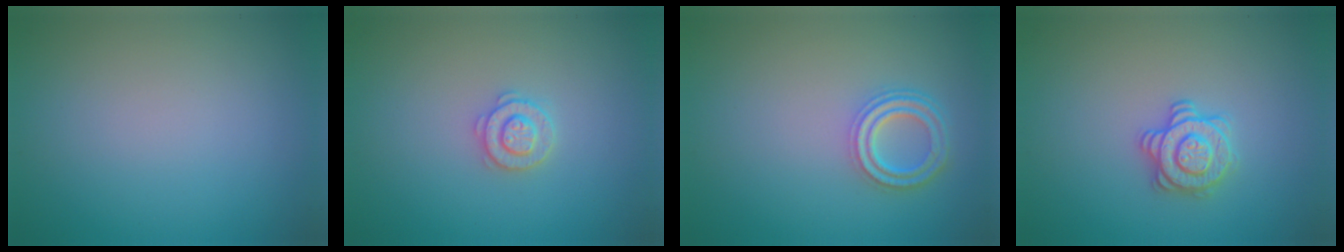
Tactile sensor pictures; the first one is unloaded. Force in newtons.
{"total": 2.2, "press": 2.2, "slide": 0.3}
{"total": 3.6, "press": 2.9, "slide": 2.2}
{"total": 2.8, "press": 2.7, "slide": 0.9}